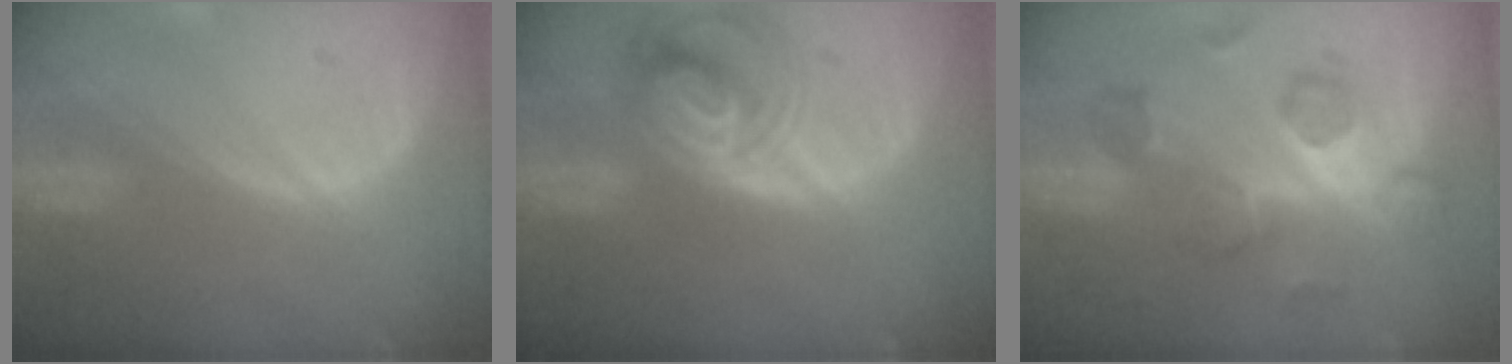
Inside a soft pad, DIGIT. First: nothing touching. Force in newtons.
{"total": 7.8, "press": 6.9, "slide": 3.8}
{"total": 8.0, "press": 7.8, "slide": 1.8}